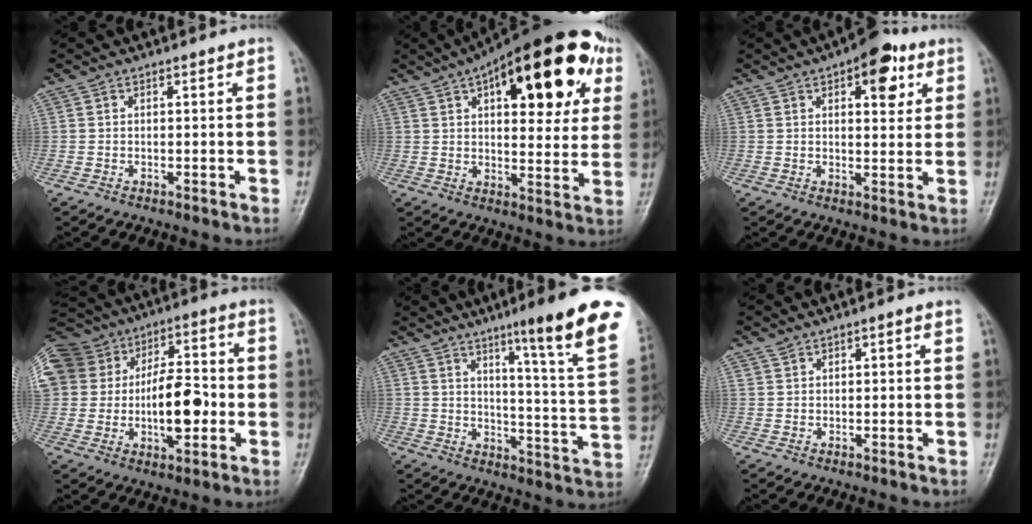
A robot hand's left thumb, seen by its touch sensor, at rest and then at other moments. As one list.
[{"total": 26.2, "force": [10.8, 11.3, 21.0], "torque": [-0.259, 0.004, 0.146]}, {"total": 9.1, "force": [4.2, 4.4, 6.8], "torque": [-0.057, -0.009, 0.049]}, {"total": 27.8, "force": [0.5, 19.8, 19.6], "torque": [-0.388, 0.056, 0.023]}, {"total": 13.1, "force": [7.5, 0.3, 10.8], "torque": [-0.134, -0.044, 0.089]}, {"total": 1.3, "force": [1.1, 0.6, 0.5], "torque": [-0.003, 0.001, 0.019]}]